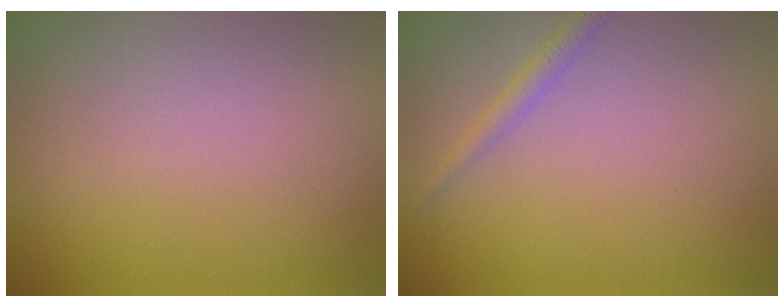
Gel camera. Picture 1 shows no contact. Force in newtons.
{"total": 1.4, "press": 1.4, "slide": 0.1}